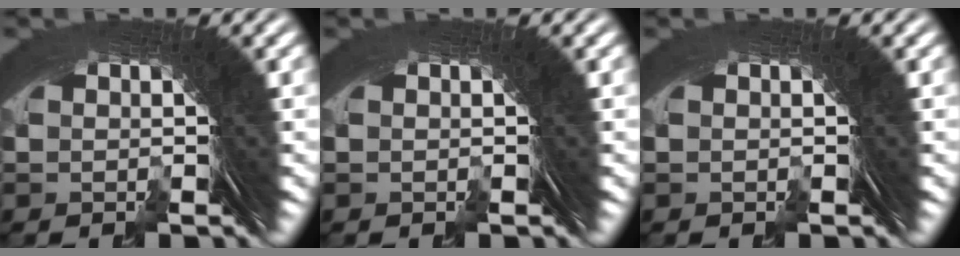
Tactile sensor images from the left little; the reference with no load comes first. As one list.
[{"total": 0.0}, {"total": 0.0}]